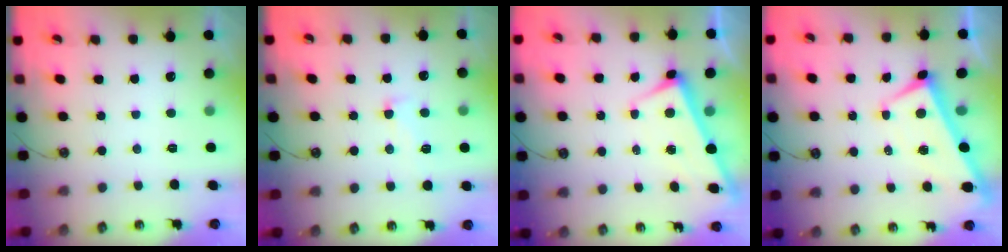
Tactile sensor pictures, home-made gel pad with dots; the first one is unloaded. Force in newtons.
{"total": 2.4, "press": 1.7, "slide": 1.6}
{"total": 2.7, "press": 2.7, "slide": 0.4}
{"total": 1.8, "press": 1.7, "slide": 0.5}